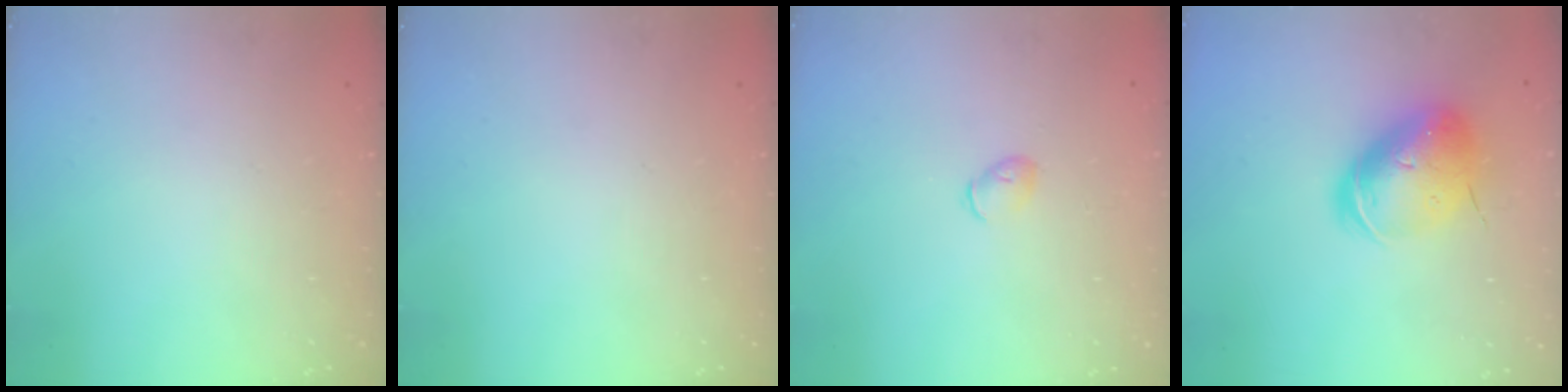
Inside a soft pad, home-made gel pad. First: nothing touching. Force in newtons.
{"total": 0.0}
{"total": 3.3, "press": 3.2, "slide": 0.7}
{"total": 13.4, "press": 13.2, "slide": 2.4}